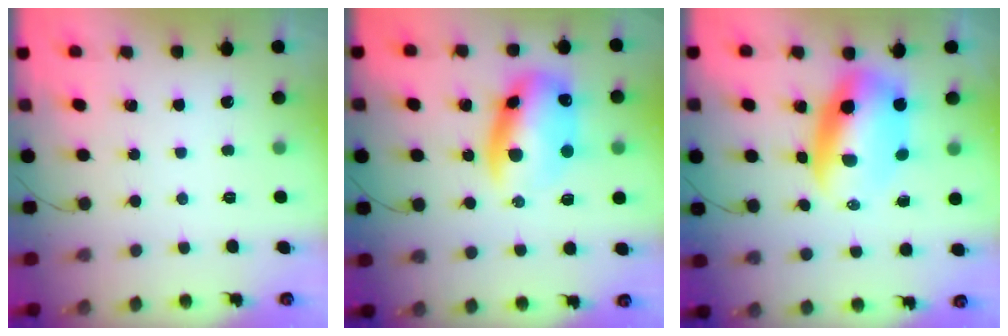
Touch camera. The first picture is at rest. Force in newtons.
{"total": 13.5, "press": 13.1, "slide": 3.3}
{"total": 10.5, "press": 10.2, "slide": 2.5}